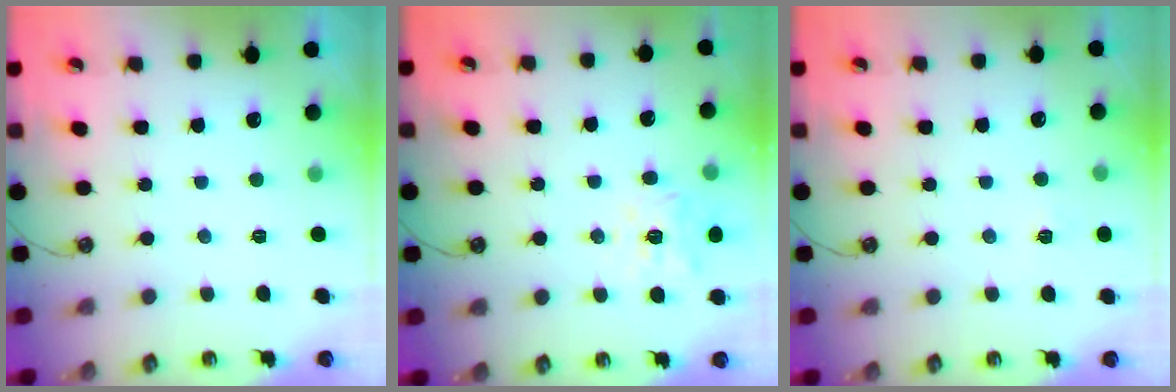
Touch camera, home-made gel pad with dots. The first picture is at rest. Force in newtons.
{"total": 13.1, "press": 13.0, "slide": 1.7}
{"total": 2.7, "press": 2.6, "slide": 0.4}